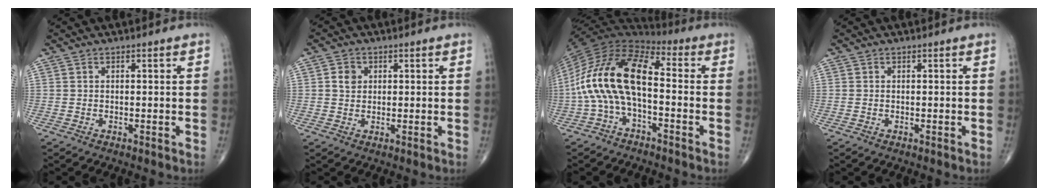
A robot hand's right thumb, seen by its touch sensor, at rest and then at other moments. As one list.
[{"total": 2.8, "force": [0.7, 2.4, 1.3], "torque": [-0.011, -0.001, 0.010]}, {"total": 17.4, "force": [-1.8, 8.5, 15.0], "torque": [-0.287, 0.051, -0.044]}, {"total": 0.0}]